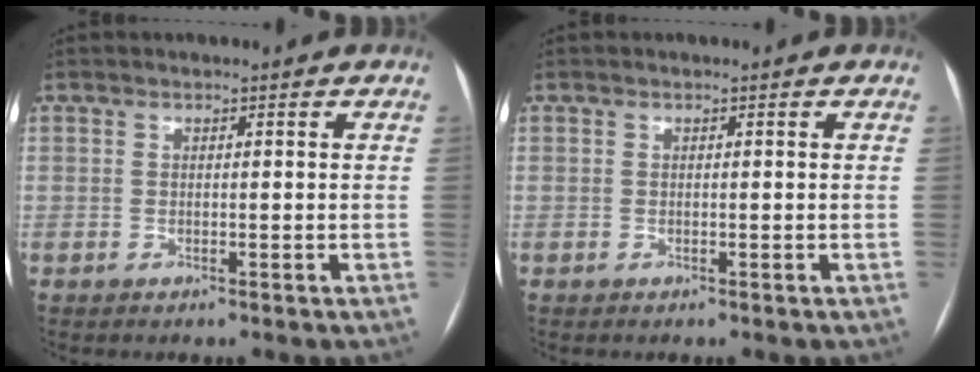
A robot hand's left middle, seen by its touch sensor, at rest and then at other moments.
{"total": 0.0}